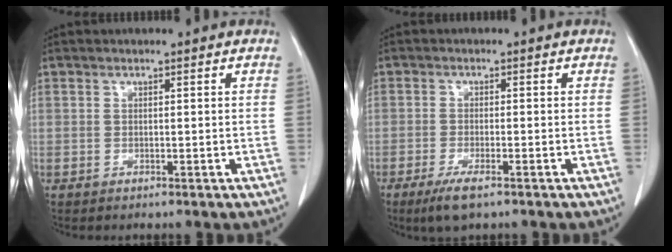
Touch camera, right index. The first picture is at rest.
{"total": 4.4, "force": [-2.9, 0.7, 3.2], "torque": [-0.067, -0.010, -0.049]}